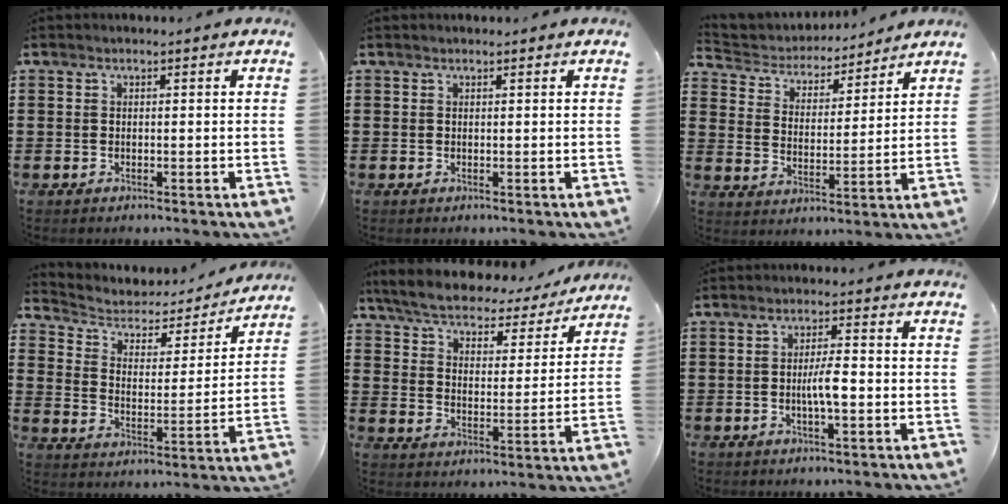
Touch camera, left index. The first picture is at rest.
{"total": 0.0}
{"total": 4.0, "force": [3.9, 0.8, 0.2], "torque": [-0.030, -0.030, 0.062]}
{"total": 3.3, "force": [2.6, 1.8, 0.8], "torque": [-0.039, -0.021, 0.035]}
{"total": 5.4, "force": [5.2, 0.9, 1.4], "torque": [-0.055, -0.033, 0.086]}
{"total": 4.1, "force": [-0.8, 0.8, 3.9], "torque": [-0.076, 0.001, -0.019]}